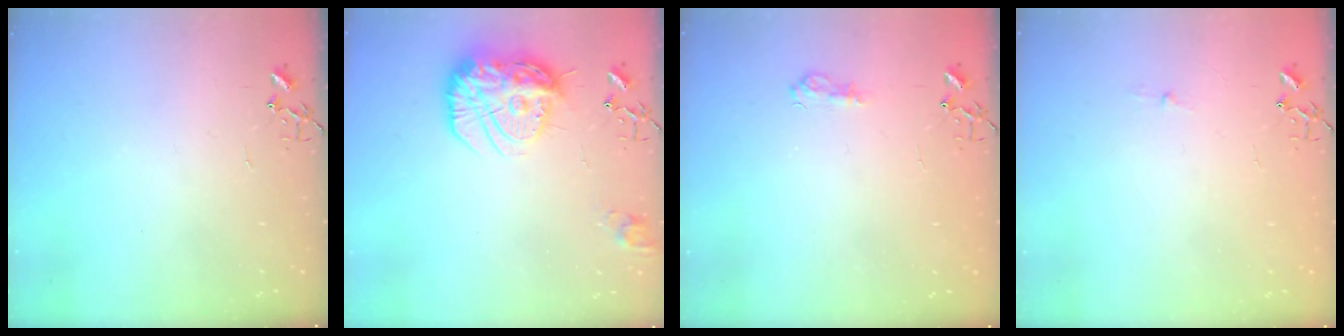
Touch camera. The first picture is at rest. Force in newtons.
{"total": 19.1, "press": 19.1, "slide": 1.1}
{"total": 7.9, "press": 7.8, "slide": 0.8}
{"total": 2.6, "press": 2.5, "slide": 0.4}